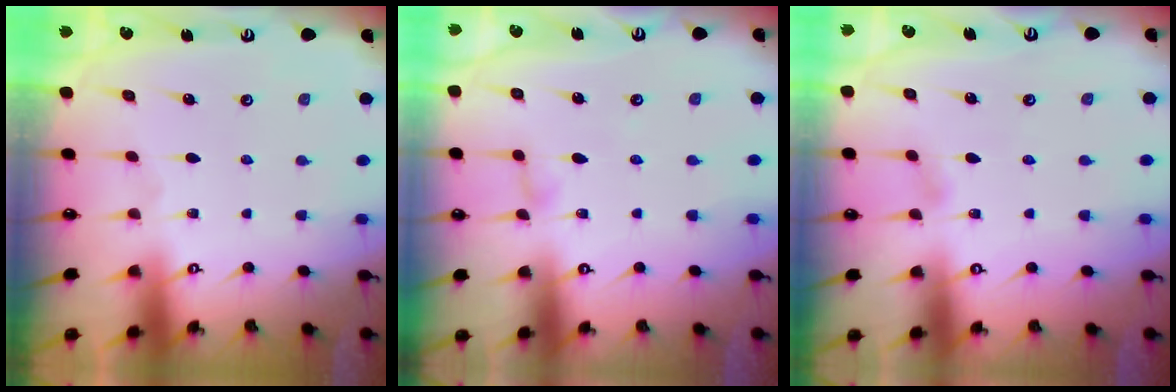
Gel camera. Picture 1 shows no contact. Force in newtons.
{"total": 2.3, "press": 2.3, "slide": 0.2}
{"total": 4.6, "press": 4.6, "slide": 0.5}